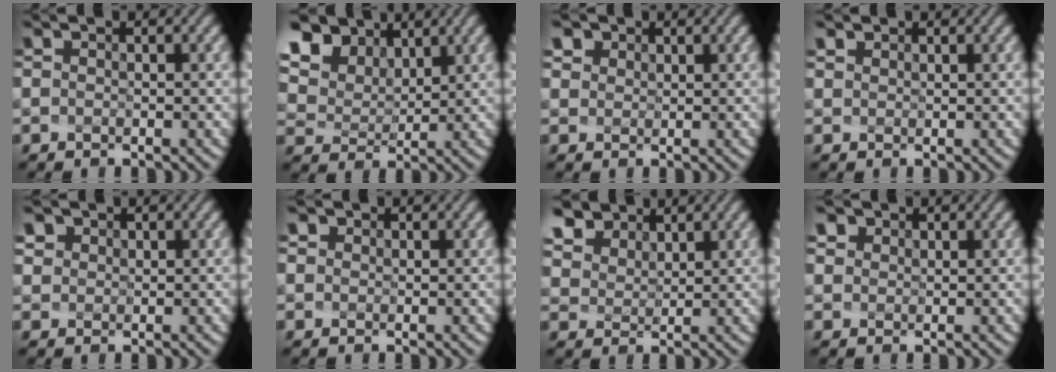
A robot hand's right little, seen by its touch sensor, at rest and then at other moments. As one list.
[{"total": 11.0, "force": [6.6, 7.3, 4.9], "torque": [-0.146, 0.028, 0.135]}, {"total": 2.9, "force": [1.7, 2.2, 0.9], "torque": [-0.022, 0.013, 0.022]}, {"total": 0.6, "force": [0.5, 0.2, -0.1], "torque": [-0.003, 0.011, 0.010]}, {"total": 3.4, "force": [1.8, 2.7, 1.2], "torque": [-0.029, 0.017, 0.022]}, {"total": 1.2, "force": [0.6, 1.0, 0.3], "torque": [0.004, 0.018, 0.000]}, {"total": 6.2, "force": [4.7, 3.7, 1.8], "torque": [-0.087, 0.004, 0.096]}, {"total": 2.5, "force": [1.5, 1.9, 0.8], "torque": [-0.010, 0.017, 0.015]}]